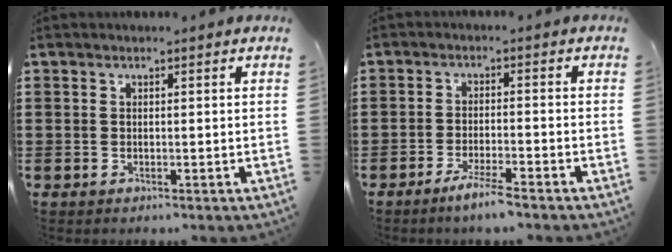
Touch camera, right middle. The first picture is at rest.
{"total": 3.8, "force": [-2.9, 0.0, 2.4], "torque": [-0.044, -0.002, -0.053]}